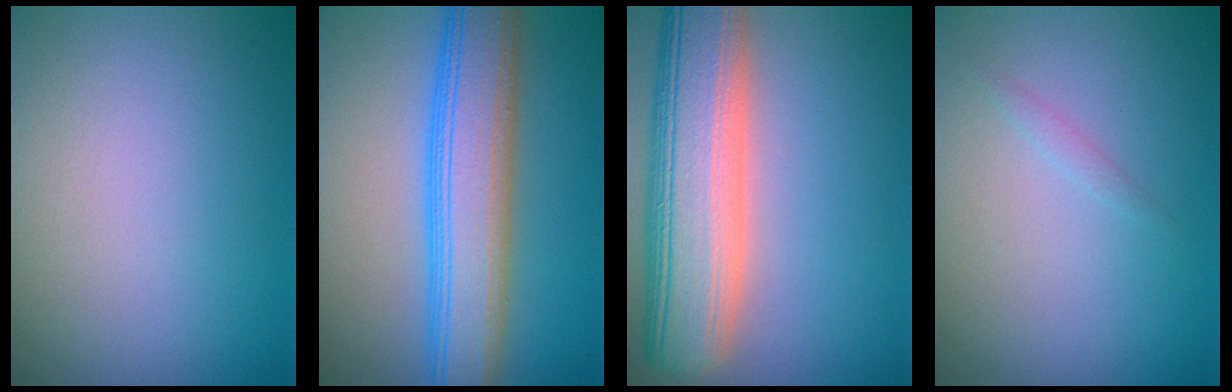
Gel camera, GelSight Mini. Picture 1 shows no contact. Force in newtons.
{"total": 8.2, "press": 8.2, "slide": 0.1}
{"total": 11.1, "press": 11.0, "slide": 1.1}
{"total": 0.6, "press": 0.6, "slide": 0.0}